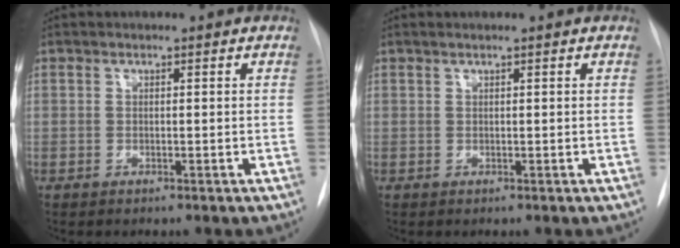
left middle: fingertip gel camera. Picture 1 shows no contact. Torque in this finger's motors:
{"motor_torque": [0.77, -0.98, 0.09, 0.00]}